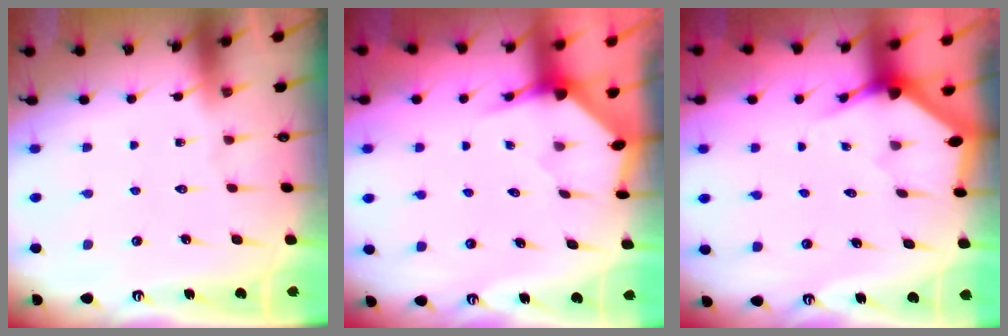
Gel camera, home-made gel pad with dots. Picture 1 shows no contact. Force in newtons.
{"total": 3.3, "press": 3.3, "slide": 0.3}
{"total": 2.9, "press": 2.9, "slide": 0.2}